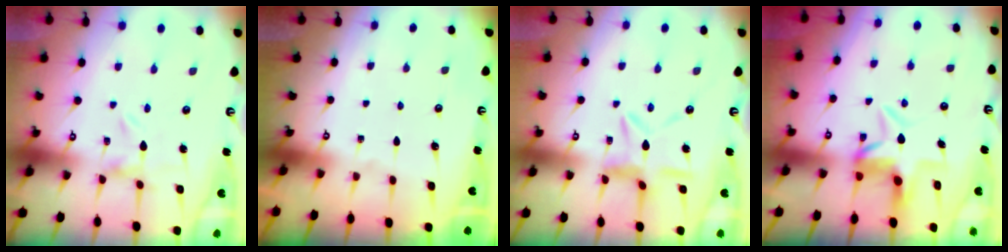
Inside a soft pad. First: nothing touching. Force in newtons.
{"total": 0.0}
{"total": 8.1, "press": 8.1, "slide": 0.7}
{"total": 6.3, "press": 6.3, "slide": 0.4}